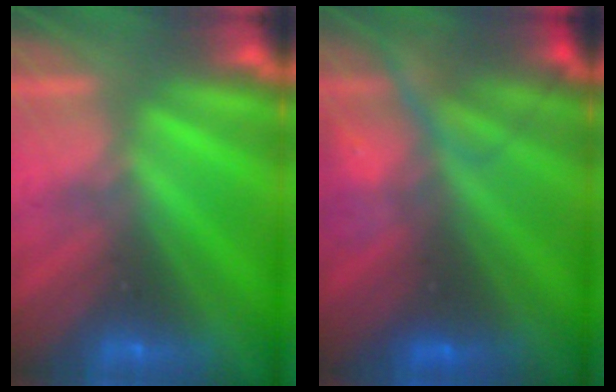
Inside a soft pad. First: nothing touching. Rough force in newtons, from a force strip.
{"total": 7.5}